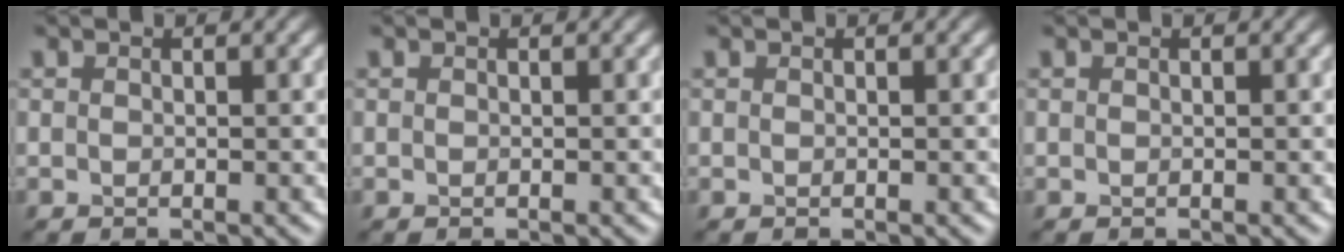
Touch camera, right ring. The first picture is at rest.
{"total": 0.0}
{"total": 0.0}
{"total": 0.0}